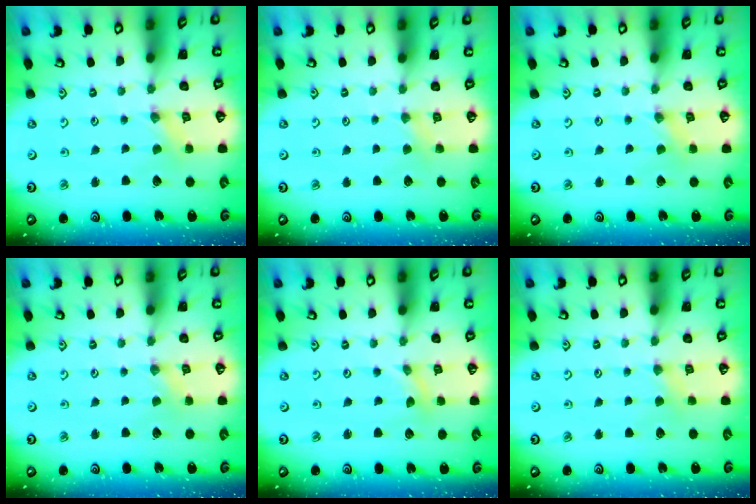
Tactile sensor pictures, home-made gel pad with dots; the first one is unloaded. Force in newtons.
{"total": 2.7, "press": 2.7, "slide": 0.5}
{"total": 0.0}
{"total": 0.5, "press": 0.5, "slide": 0.1}
{"total": 0.8, "press": 0.8, "slide": 0.0}
{"total": 2.8, "press": 2.7, "slide": 0.6}